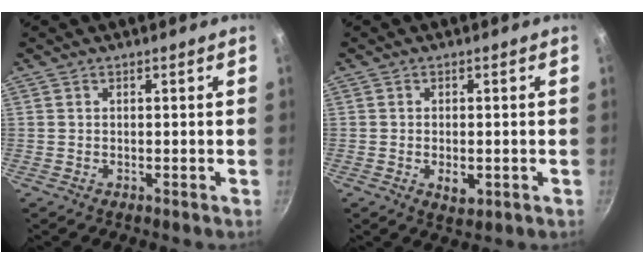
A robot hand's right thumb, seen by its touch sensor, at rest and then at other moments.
{"total": 3.5, "force": [-0.8, 2.0, 2.8], "torque": [-0.042, -0.004, -0.009]}